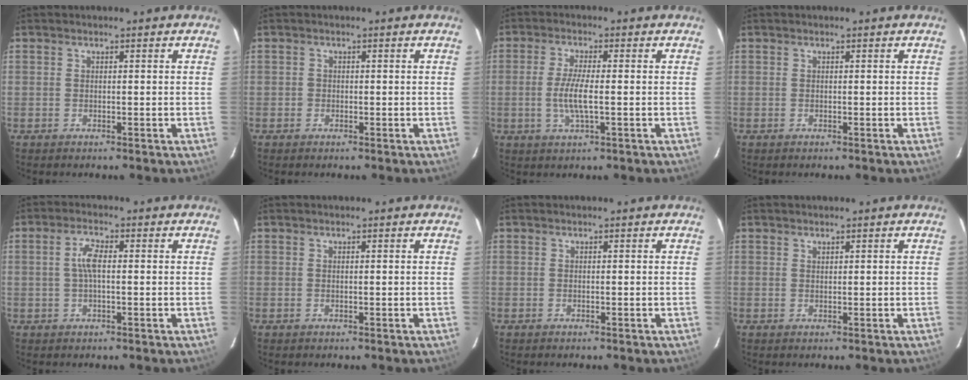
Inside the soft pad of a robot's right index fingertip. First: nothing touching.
{"total": 0.9, "force": [-0.3, 0.8, 0.0], "torque": [0.002, 0.000, -0.004]}
{"total": 5.7, "force": [-0.9, 1.0, 5.6], "torque": [-0.109, -0.006, -0.017]}
{"total": 0.0}
{"total": 3.8, "force": [0.2, 1.4, 3.5], "torque": [-0.072, 0.007, 0.004]}
{"total": 0.0}
{"total": 0.0}
{"total": 0.5, "force": [0.5, 0.2, 0.1], "torque": [-0.001, 0.001, 0.010]}